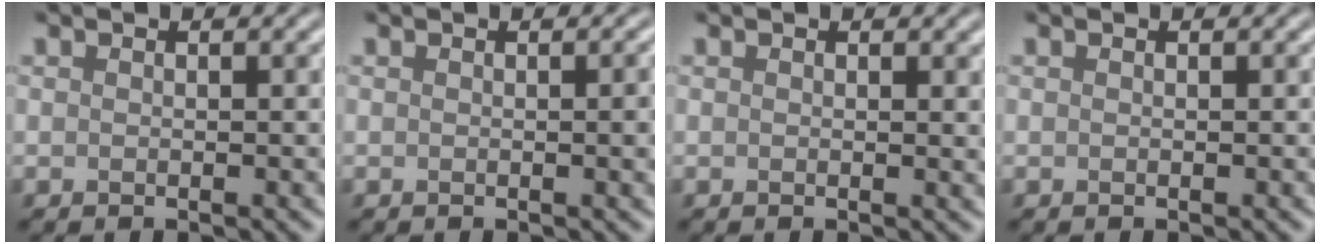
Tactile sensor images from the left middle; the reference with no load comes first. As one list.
[{"total": 1.8, "force": [0.0, 0.5, 1.8], "torque": [-0.019, 0.002, -0.002]}, {"total": 0.5, "force": [0.3, 0.1, 0.4], "torque": [-0.003, -0.001, 0.004]}, {"total": 0.0}]